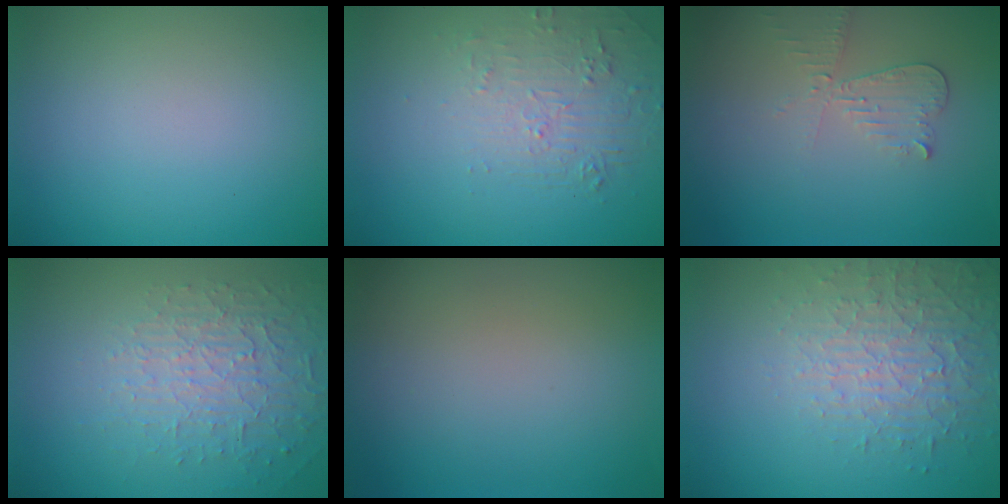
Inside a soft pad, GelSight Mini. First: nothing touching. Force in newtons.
{"total": 2.1, "press": 0.9, "slide": 1.9}
{"total": 2.2, "press": 2.2, "slide": 0.2}
{"total": 3.9, "press": 3.0, "slide": 2.6}
{"total": 0.0}
{"total": 4.5, "press": 3.6, "slide": 2.7}